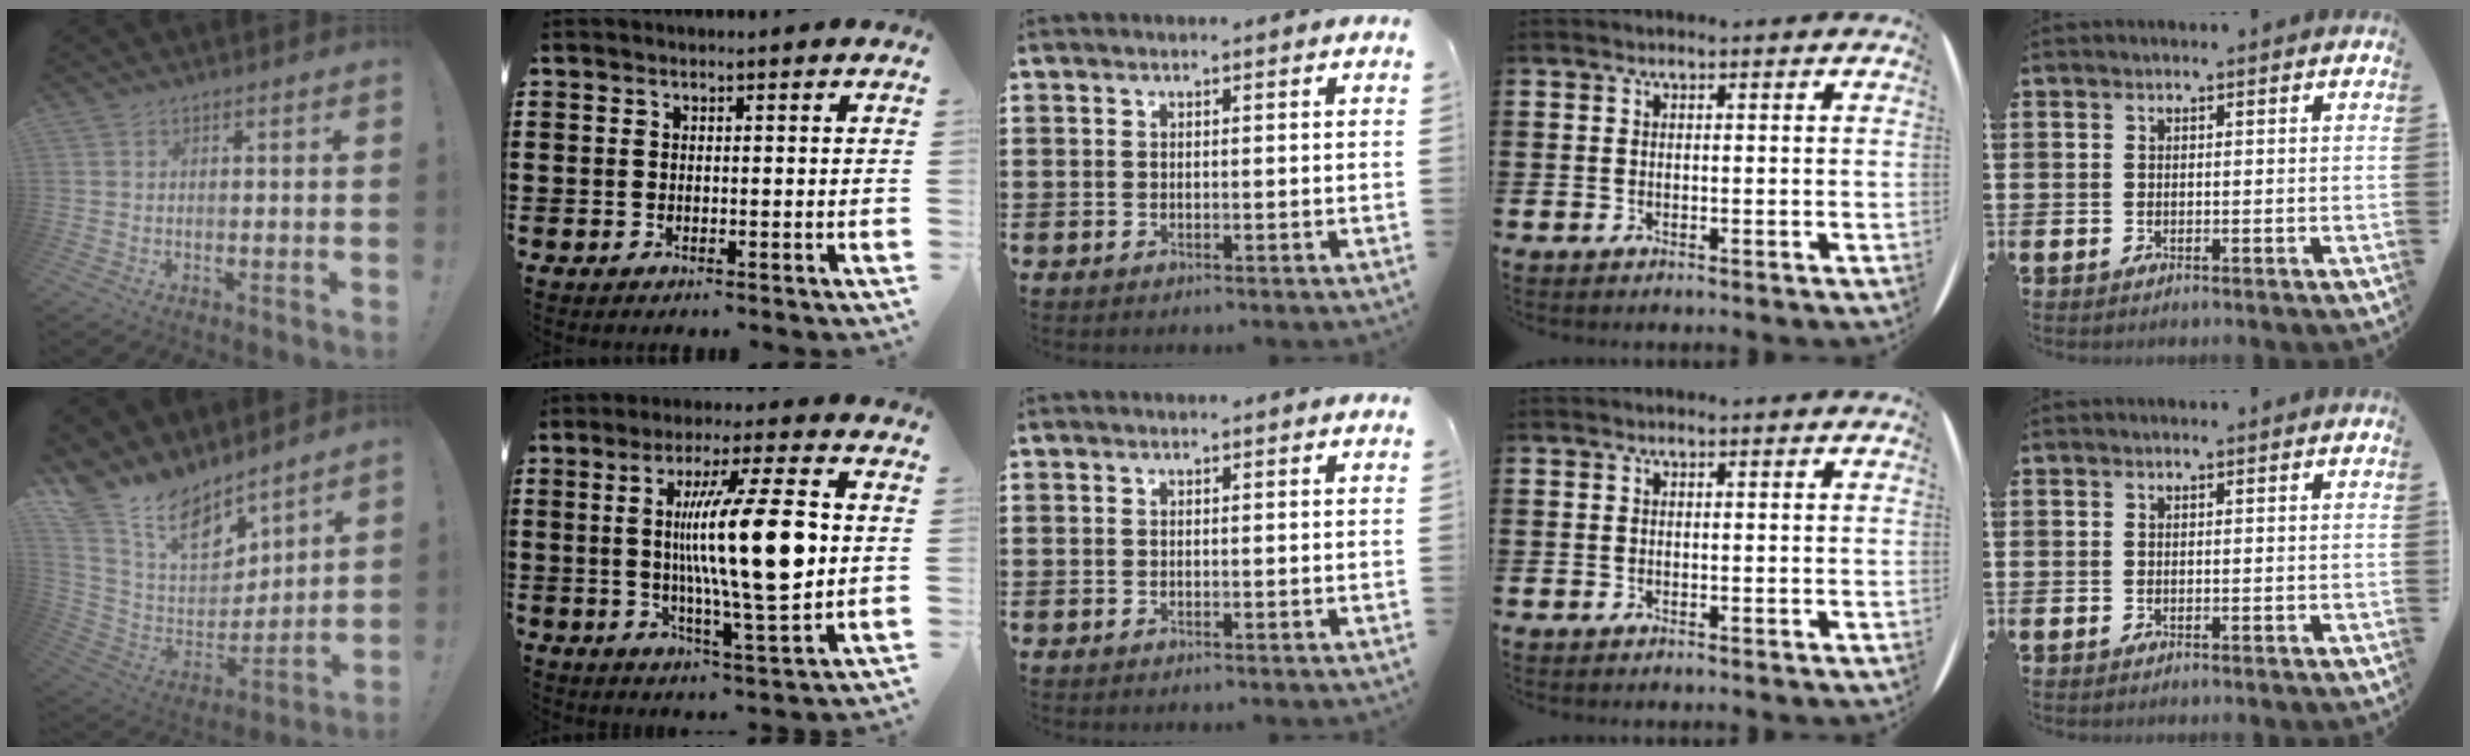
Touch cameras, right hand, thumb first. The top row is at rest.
{"thumb": {"total": 15.4, "force": [11.3, 7.7, 7.0], "torque": [-0.141, -0.080, 0.212]}, "index": {"total": 15.6, "force": [1.5, 2.6, 15.3], "torque": [-0.257, 0.000, 0.021]}}